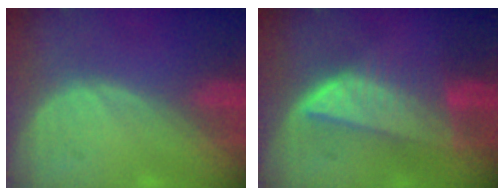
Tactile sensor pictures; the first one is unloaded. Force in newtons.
{"total": 7.7, "press": 6.9, "slide": 3.5}